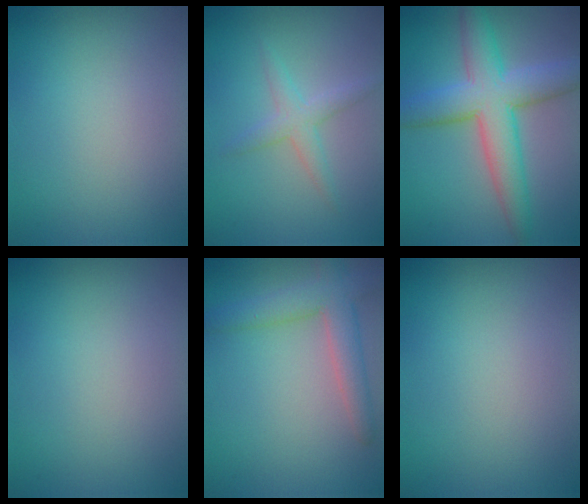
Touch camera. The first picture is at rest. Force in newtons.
{"total": 2.1, "press": 2.1, "slide": 0.0}
{"total": 7.4, "press": 7.3, "slide": 0.4}
{"total": 0.0}
{"total": 4.0, "press": 4.0, "slide": 0.3}
{"total": 0.0}